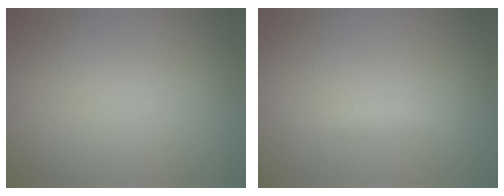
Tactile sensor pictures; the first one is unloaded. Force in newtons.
{"total": 0.9, "press": 0.9, "slide": 0.1}